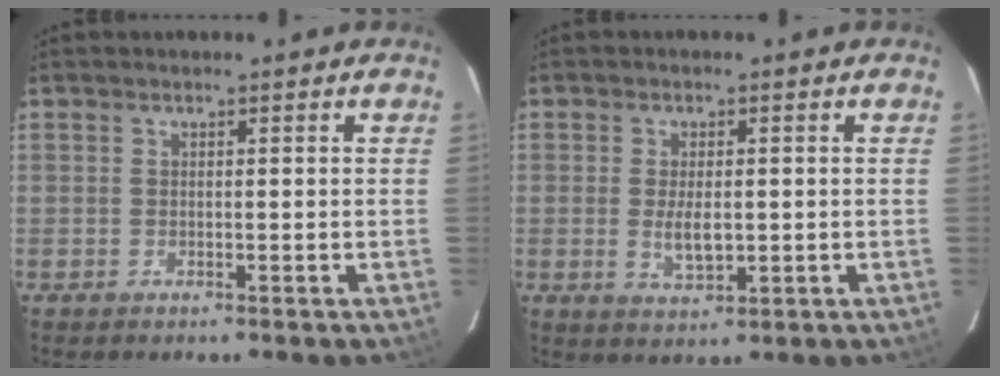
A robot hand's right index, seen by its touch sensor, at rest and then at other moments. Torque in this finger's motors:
{"motor_torque": [0.08, 0.00, 0.21, 0.03]}